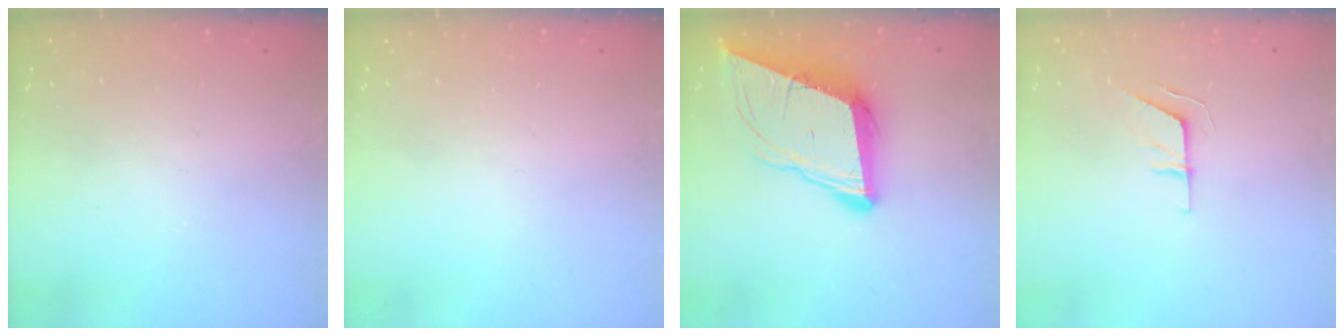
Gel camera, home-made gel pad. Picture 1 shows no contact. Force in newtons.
{"total": 0.0}
{"total": 11.1, "press": 10.6, "slide": 3.3}
{"total": 4.5, "press": 4.5, "slide": 0.3}